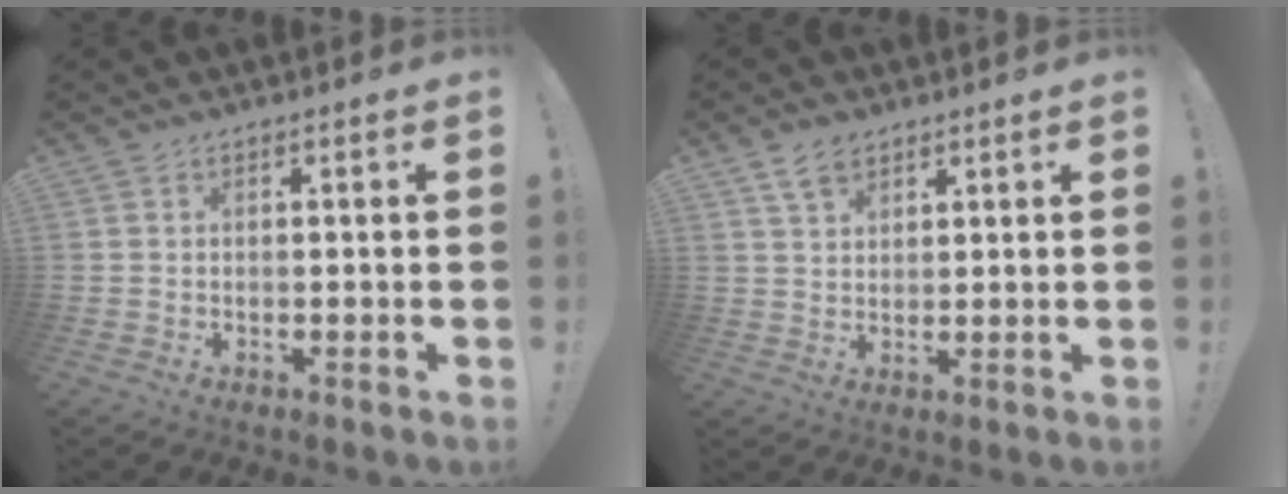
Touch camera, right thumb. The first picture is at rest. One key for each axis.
{"total": 5.2, "fx": 3.7, "fy": 3.1, "fz": 2.1, "tx": -0.030, "ty": -0.014, "tz": 0.068}